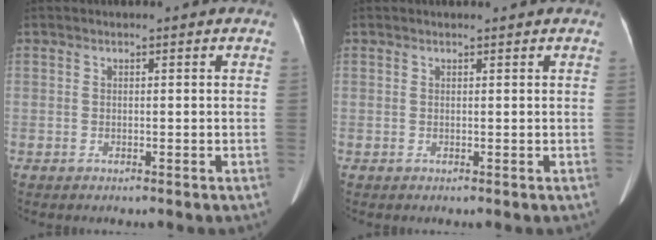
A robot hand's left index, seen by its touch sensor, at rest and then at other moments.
{"total": 0.6, "force": [0.6, 0.0, 0.2], "torque": [-0.007, 0.002, 0.010]}